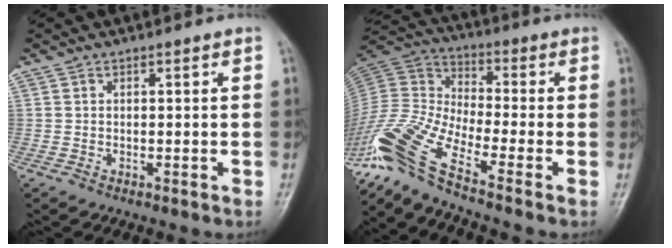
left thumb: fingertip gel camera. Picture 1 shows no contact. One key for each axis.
{"total": 16.3, "fx": -10.8, "fy": 2.4, "fz": 12.0, "tx": -0.279, "ty": 0.038, "tz": -0.215}